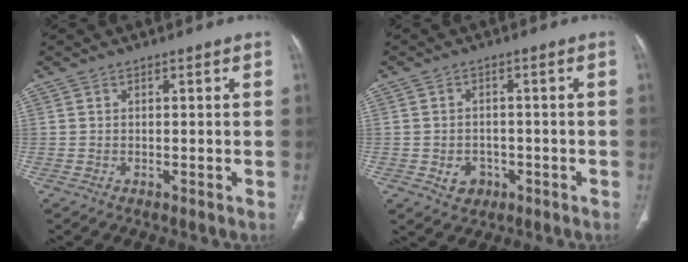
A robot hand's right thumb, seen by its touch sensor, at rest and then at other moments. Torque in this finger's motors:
{"motor_torque": [-0.23, 0.31, -0.15, -0.01, 0.11]}